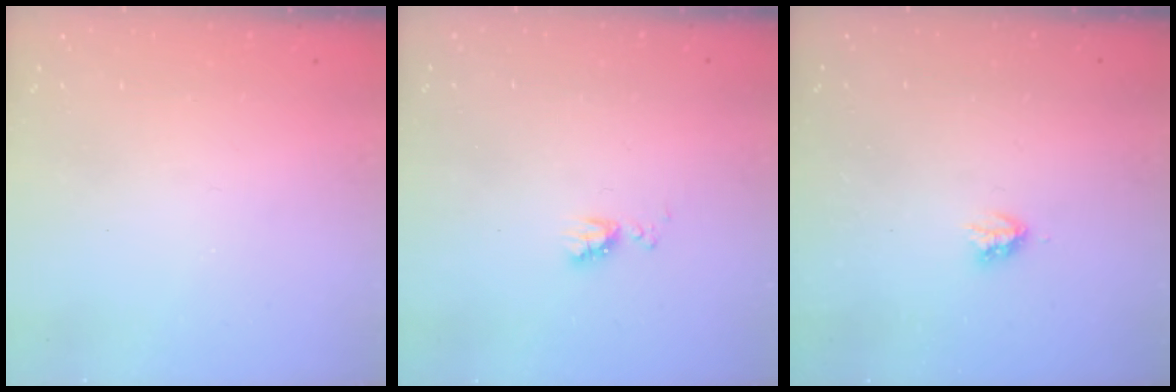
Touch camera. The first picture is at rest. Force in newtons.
{"total": 5.7, "press": 5.7, "slide": 0.8}
{"total": 2.9, "press": 2.9, "slide": 0.5}